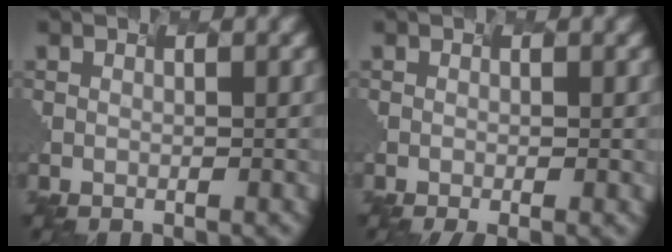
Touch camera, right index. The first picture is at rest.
{"total": 1.7, "force": [-1.0, 0.2, 1.3], "torque": [-0.013, -0.003, -0.004]}